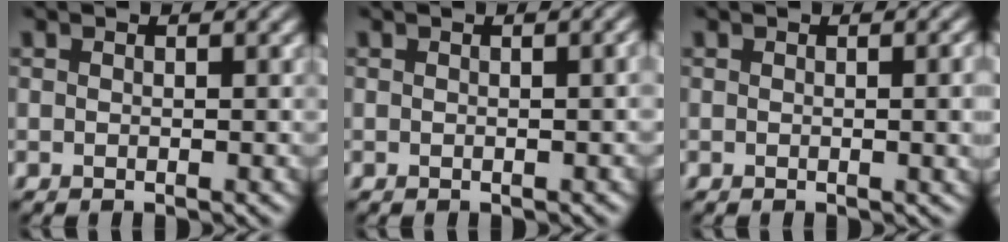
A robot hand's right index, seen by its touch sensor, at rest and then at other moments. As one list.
[{"total": 1.4, "force": [0.1, 0.4, 1.4], "torque": [-0.012, 0.007, 0.000]}, {"total": 3.1, "force": [0.1, 0.9, 3.0], "torque": [-0.031, 0.003, -0.002]}]